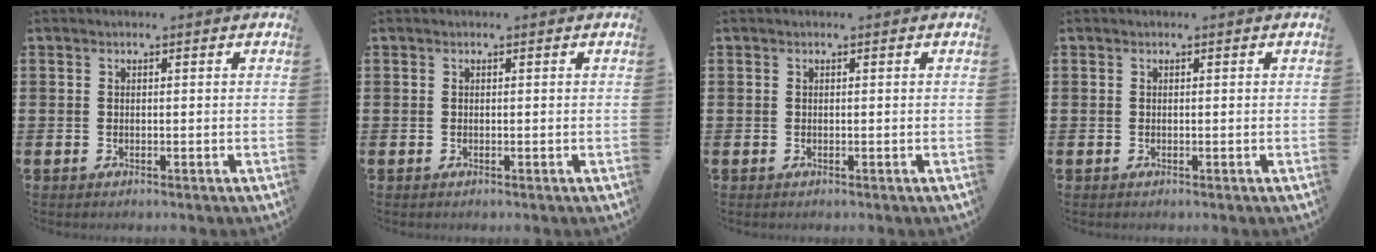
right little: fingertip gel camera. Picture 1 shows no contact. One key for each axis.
{"total": 0.0}
{"total": 0.0}
{"total": 0.0}